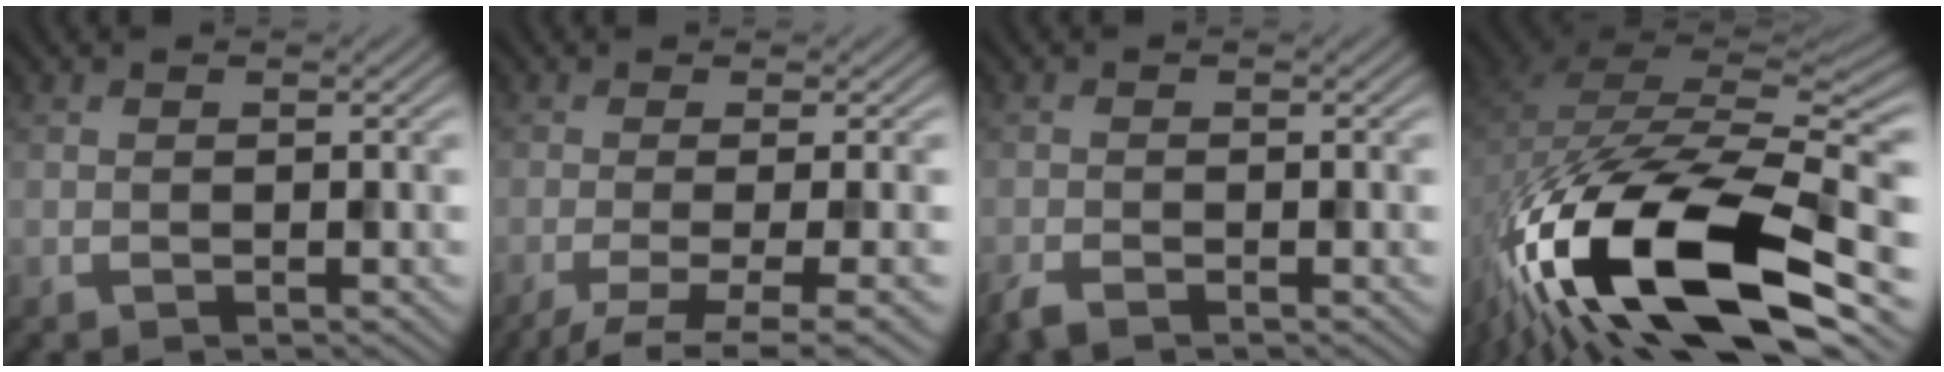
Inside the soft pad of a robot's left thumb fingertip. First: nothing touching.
{"total": 6.2, "force": [-2.4, 1.6, 5.5], "torque": [-0.077, -0.012, -0.035]}
{"total": 2.0, "force": [-1.7, 0.3, 1.0], "torque": [-0.019, -0.004, -0.038]}
{"total": 18.7, "force": [-9.7, 8.7, 13.4], "torque": [-0.270, -0.038, -0.158]}